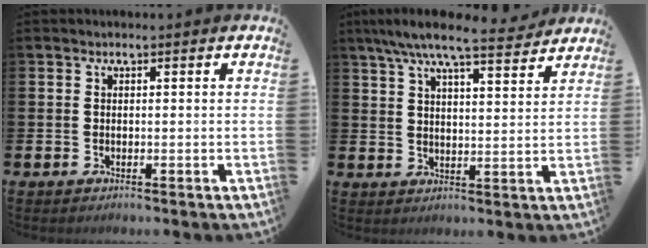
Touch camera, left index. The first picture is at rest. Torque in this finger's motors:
{"motor_torque": [1.16, -0.98, 0.82, 0.21]}